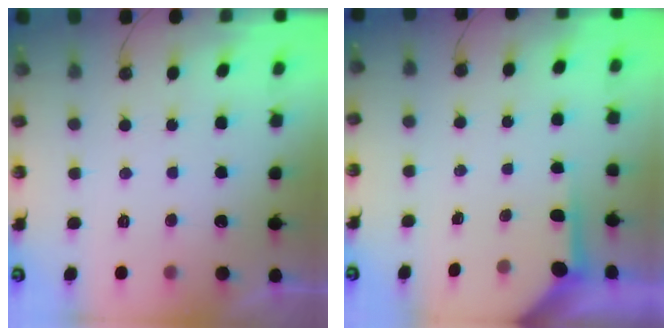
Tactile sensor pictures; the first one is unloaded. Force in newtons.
{"total": 3.7, "press": 3.7, "slide": 0.2}